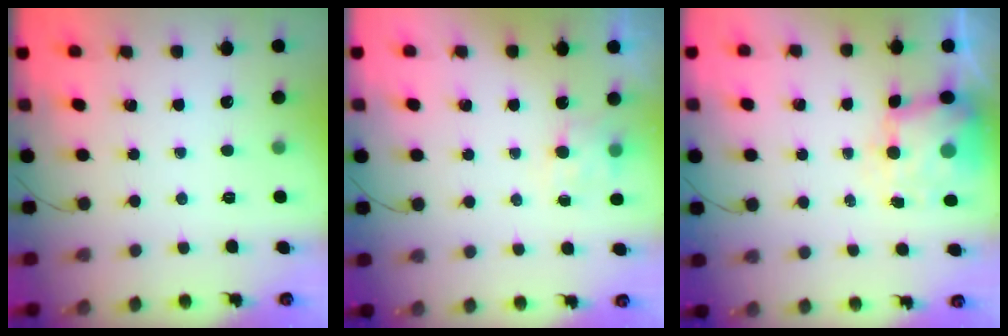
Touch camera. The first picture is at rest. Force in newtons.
{"total": 5.3, "press": 5.2, "slide": 1.1}
{"total": 6.7, "press": 6.5, "slide": 1.4}